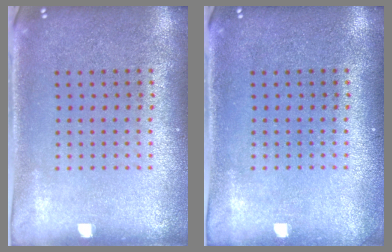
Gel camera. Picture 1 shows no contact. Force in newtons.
{"total": 0.5, "press": 0.5, "slide": 0.1}